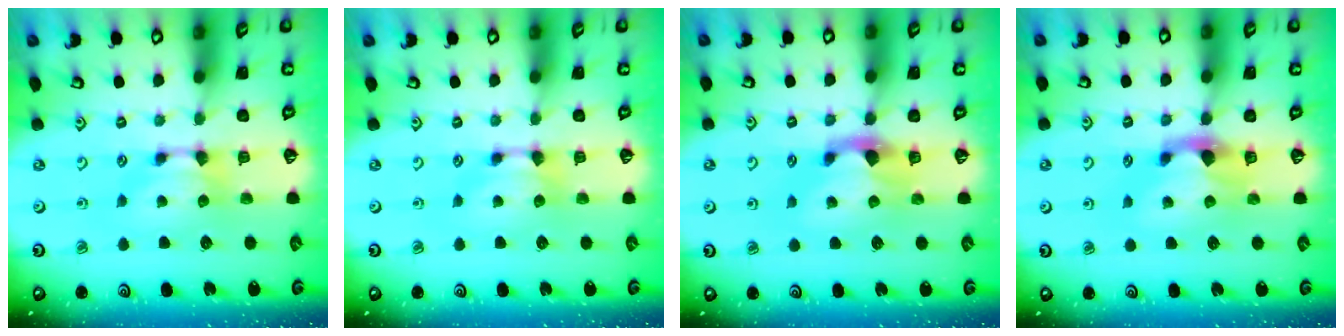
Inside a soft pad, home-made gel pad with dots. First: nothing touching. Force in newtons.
{"total": 0.0}
{"total": 2.2, "press": 1.9, "slide": 1.2}
{"total": 2.2, "press": 1.9, "slide": 1.2}